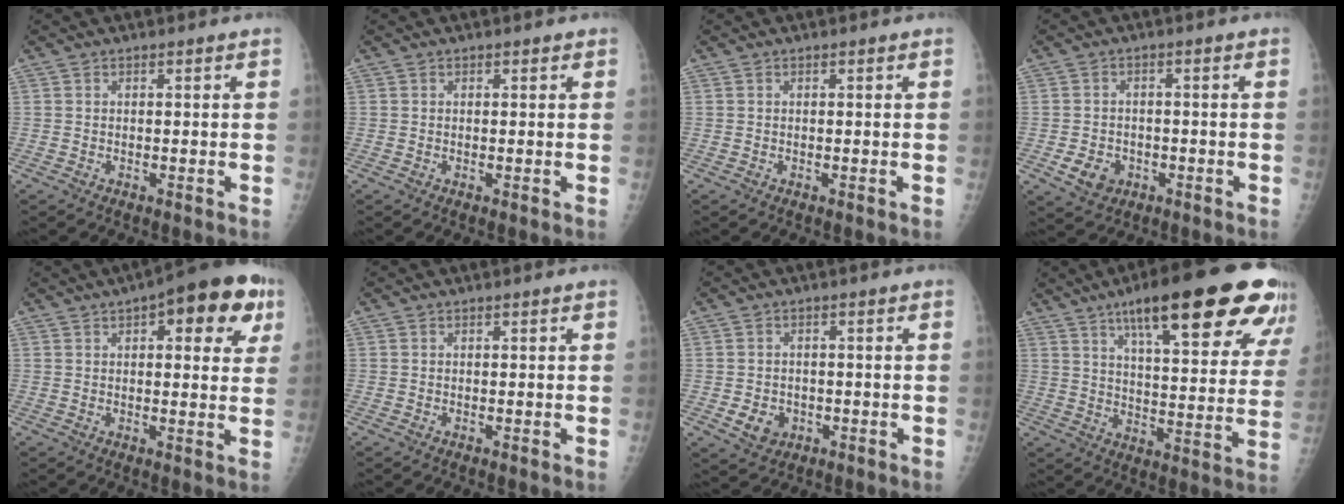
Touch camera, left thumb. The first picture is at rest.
{"total": 0.0}
{"total": 0.0}
{"total": 4.9, "force": [-1.9, 4.0, 2.0], "torque": [-0.022, 0.005, -0.024]}
{"total": 14.9, "force": [6.4, 6.3, 11.9], "torque": [-0.109, 0.000, 0.071]}
{"total": 0.0}
{"total": 4.3, "force": [-1.3, 3.7, 1.8], "torque": [-0.016, 0.002, -0.011]}
{"total": 26.7, "force": [15.9, 6.6, 20.4], "torque": [-0.258, -0.036, 0.223]}